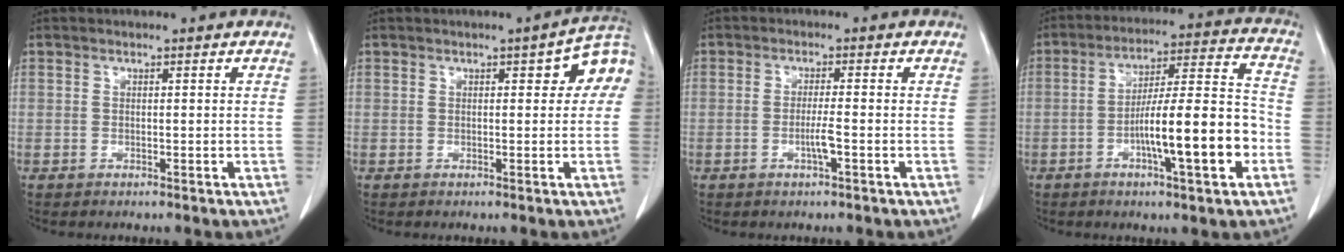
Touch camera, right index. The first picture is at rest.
{"total": 5.7, "force": [1.4, 1.9, 5.2], "torque": [-0.061, 0.023, 0.010]}
{"total": 2.6, "force": [-0.9, -0.1, 2.4], "torque": [-0.048, -0.002, -0.017]}
{"total": 14.7, "force": [-4.7, 1.4, 13.8], "torque": [-0.222, 0.013, -0.072]}